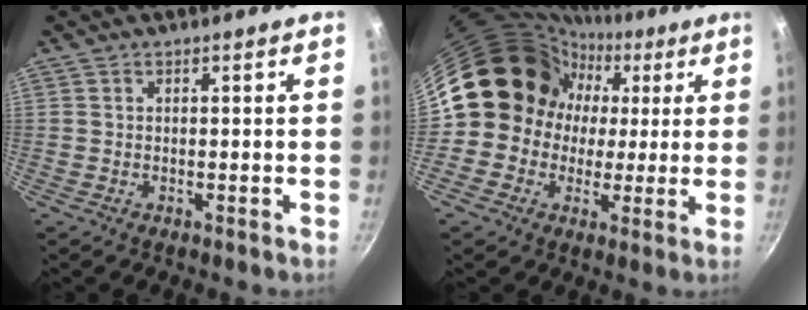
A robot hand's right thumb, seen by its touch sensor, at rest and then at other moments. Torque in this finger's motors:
{"motor_torque": [1.70, 3.31, 0.92, -0.89, 0.59]}